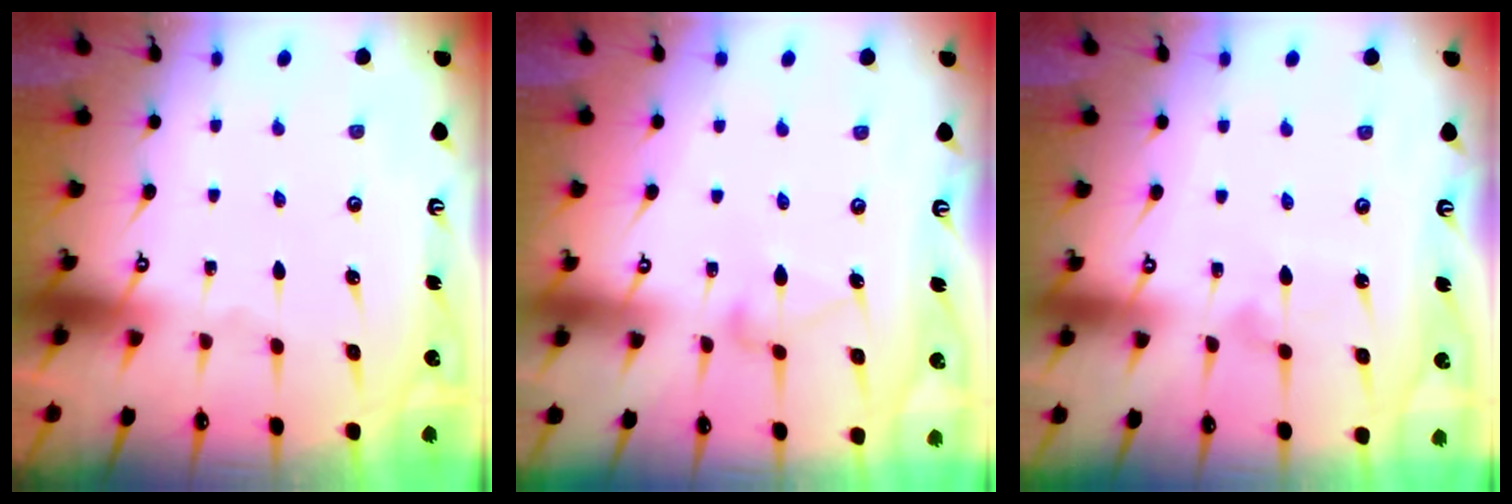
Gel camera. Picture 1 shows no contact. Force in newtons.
{"total": 7.7, "press": 7.7, "slide": 0.4}
{"total": 6.7, "press": 6.7, "slide": 0.5}